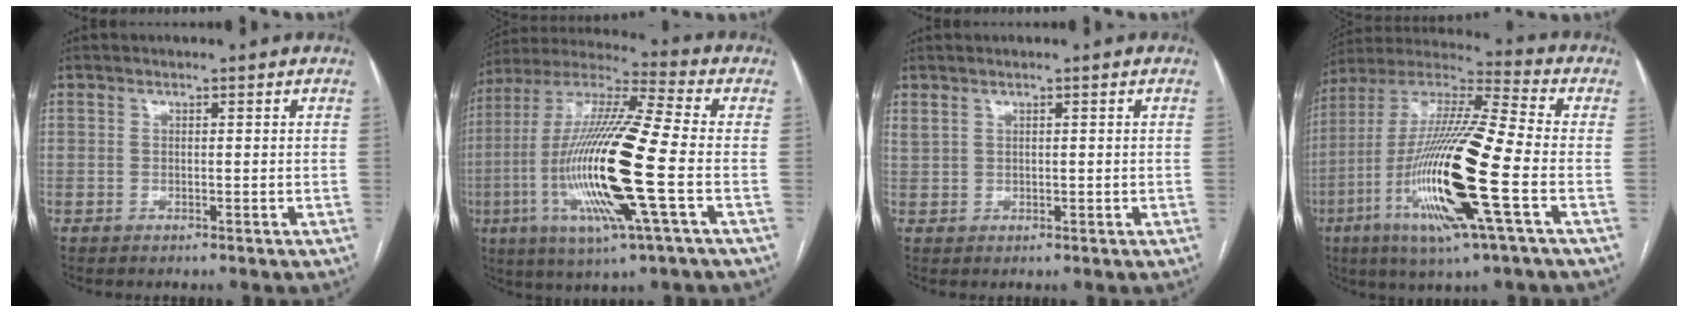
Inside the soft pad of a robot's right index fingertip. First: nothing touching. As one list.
[{"total": 20.9, "force": [-4.5, 1.1, 20.3], "torque": [-0.430, -0.019, -0.090]}, {"total": 1.7, "force": [1.1, 0.7, 1.0], "torque": [-0.029, 0.011, 0.033]}, {"total": 22.0, "force": [-6.4, 1.3, 21.0], "torque": [-0.436, -0.026, -0.125]}]